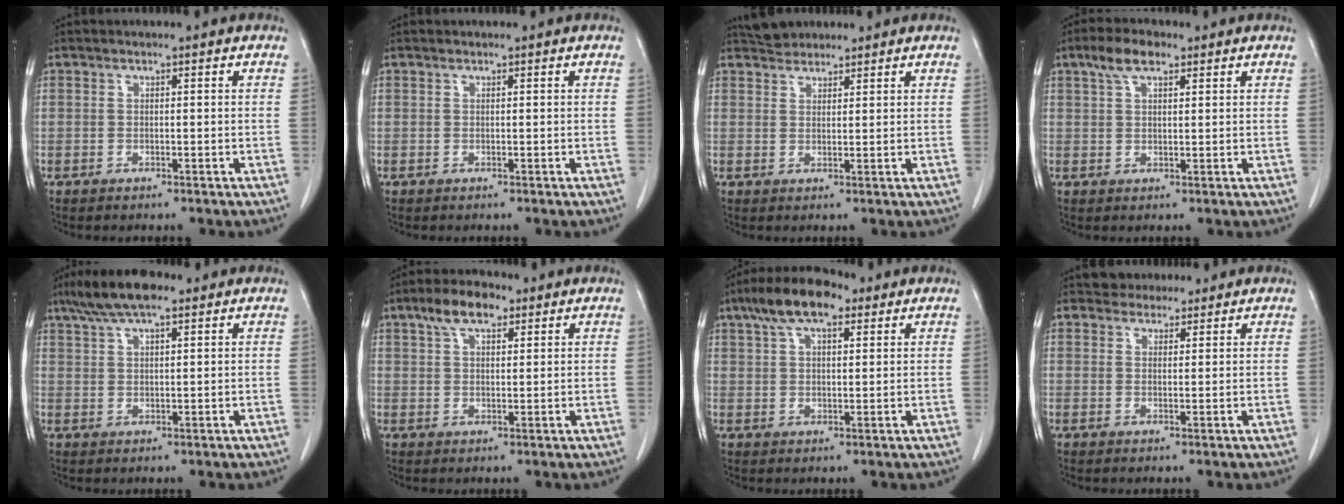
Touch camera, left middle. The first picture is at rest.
{"total": 0.0}
{"total": 3.3, "force": [3.0, 1.2, 0.2], "torque": [-0.009, 0.017, 0.053]}
{"total": 4.7, "force": [2.9, 1.9, 3.2], "torque": [-0.066, 0.016, 0.055]}
{"total": 7.8, "force": [5.6, 1.8, 5.1], "torque": [-0.101, 0.021, 0.099]}
{"total": 6.1, "force": [3.8, 2.6, 4.1], "torque": [-0.078, 0.019, 0.067]}
{"total": 9.3, "force": [5.7, 3.4, 6.5], "torque": [-0.122, 0.027, 0.097]}
{"total": 3.1, "force": [2.7, 1.4, 0.0], "torque": [0.002, 0.011, 0.042]}